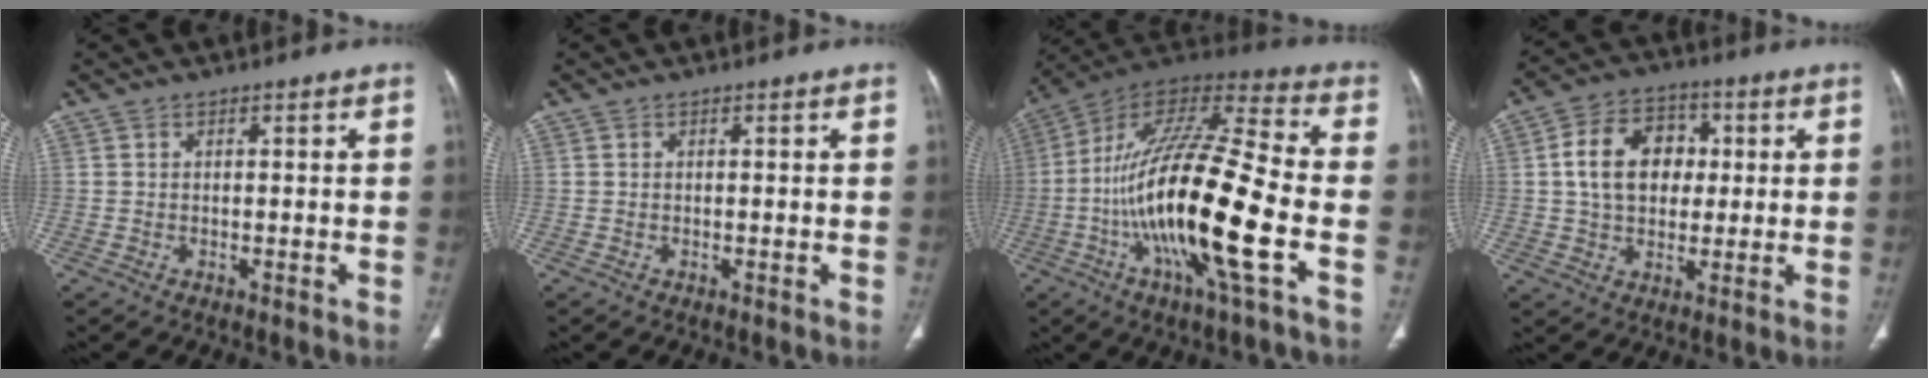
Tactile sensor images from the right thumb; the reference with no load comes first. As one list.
[{"total": 0.0}, {"total": 24.7, "force": [-6.0, 4.6, 23.5], "torque": [-0.462, 0.013, -0.111]}, {"total": 12.8, "force": [1.8, 9.4, 8.4], "torque": [-0.114, 0.013, 0.025]}]